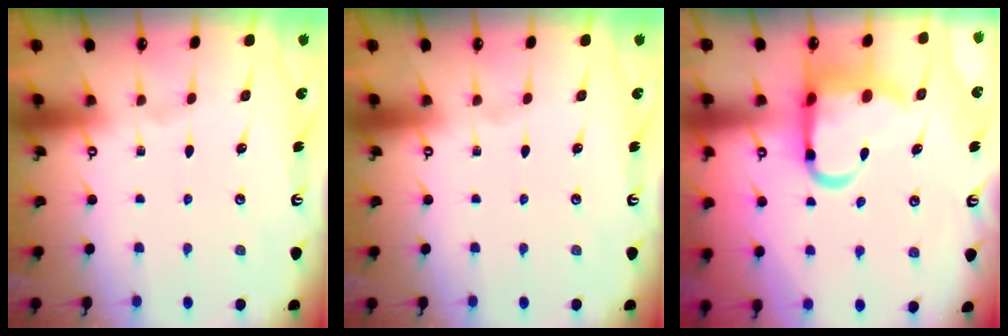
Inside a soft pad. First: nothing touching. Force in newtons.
{"total": 0.0}
{"total": 14.1, "press": 14.0, "slide": 1.7}